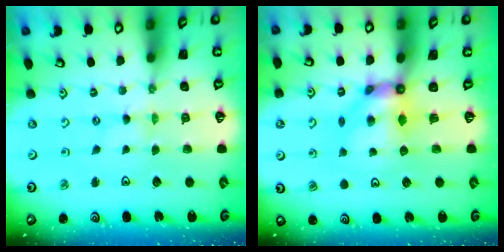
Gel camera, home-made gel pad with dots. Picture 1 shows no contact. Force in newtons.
{"total": 7.8, "press": 7.8, "slide": 0.5}